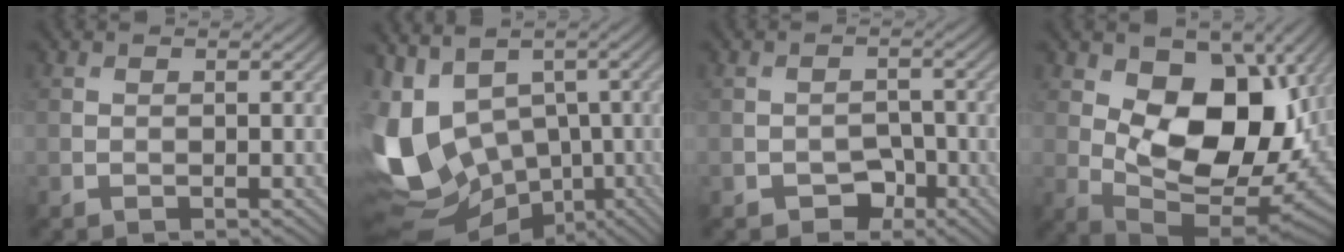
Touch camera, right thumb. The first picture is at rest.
{"total": 14.4, "force": [-1.6, 10.6, 9.7], "torque": [-0.261, -0.034, 0.003]}
{"total": 2.9, "force": [-1.8, 1.9, 1.3], "torque": [-0.014, 0.000, -0.029]}
{"total": 14.3, "force": [2.3, 8.8, 11.0], "torque": [-0.180, -0.015, 0.044]}